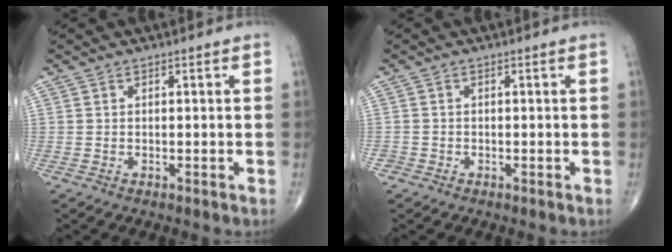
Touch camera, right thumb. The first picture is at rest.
{"total": 0.8, "force": [-0.5, 0.6, -0.1], "torque": [0.003, 0.004, -0.014]}